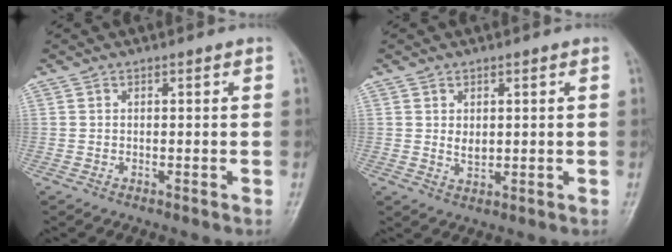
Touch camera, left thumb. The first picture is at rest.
{"total": 2.4, "force": [0.6, 1.7, 1.7], "torque": [-0.020, -0.008, 0.013]}